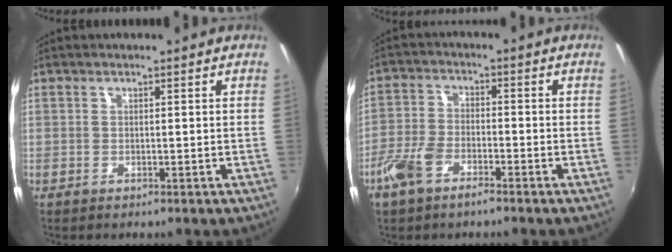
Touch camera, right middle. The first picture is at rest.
{"total": 6.7, "force": [-4.4, 2.9, 4.1], "torque": [-0.098, -0.001, -0.086]}